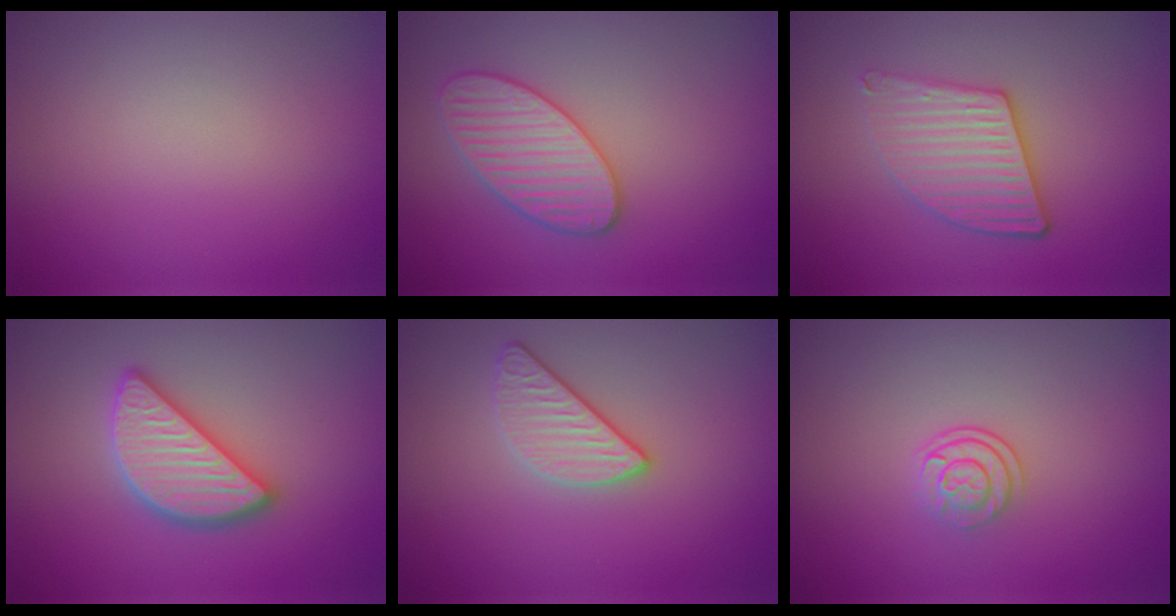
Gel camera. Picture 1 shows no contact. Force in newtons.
{"total": 3.6, "press": 3.6, "slide": 0.2}
{"total": 3.7, "press": 3.2, "slide": 2.0}
{"total": 4.7, "press": 4.7, "slide": 0.4}
{"total": 2.5, "press": 2.3, "slide": 1.0}
{"total": 2.5, "press": 1.8, "slide": 1.7}